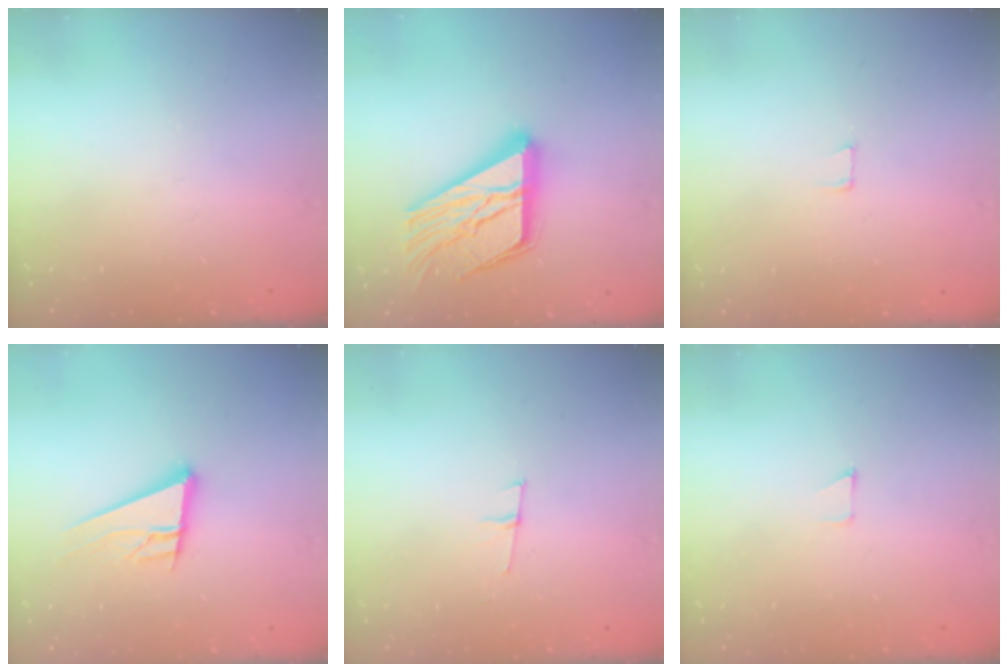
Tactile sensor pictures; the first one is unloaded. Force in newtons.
{"total": 21.0, "press": 20.9, "slide": 2.1}
{"total": 4.3, "press": 4.3, "slide": 0.4}
{"total": 13.1, "press": 12.7, "slide": 3.4}
{"total": 5.3, "press": 4.5, "slide": 2.9}
{"total": 2.6, "press": 2.6, "slide": 0.2}